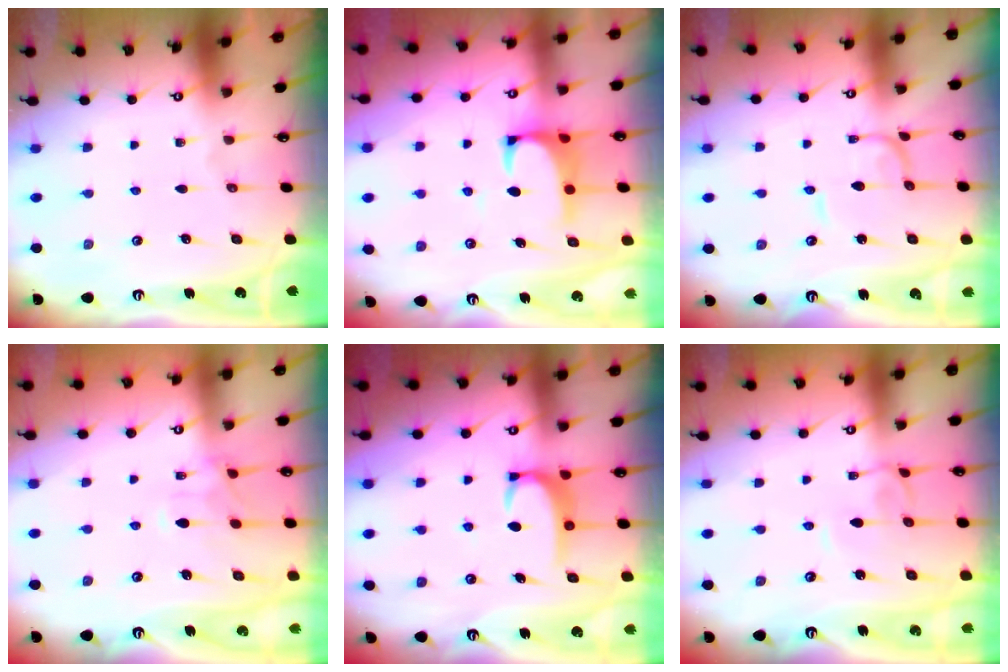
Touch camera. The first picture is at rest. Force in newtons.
{"total": 1.8, "press": 1.7, "slide": 0.8}
{"total": 1.4, "press": 1.4, "slide": 0.0}
{"total": 1.7, "press": 1.1, "slide": 1.2}
{"total": 3.5, "press": 3.5, "slide": 0.4}
{"total": 2.3, "press": 2.2, "slide": 0.3}